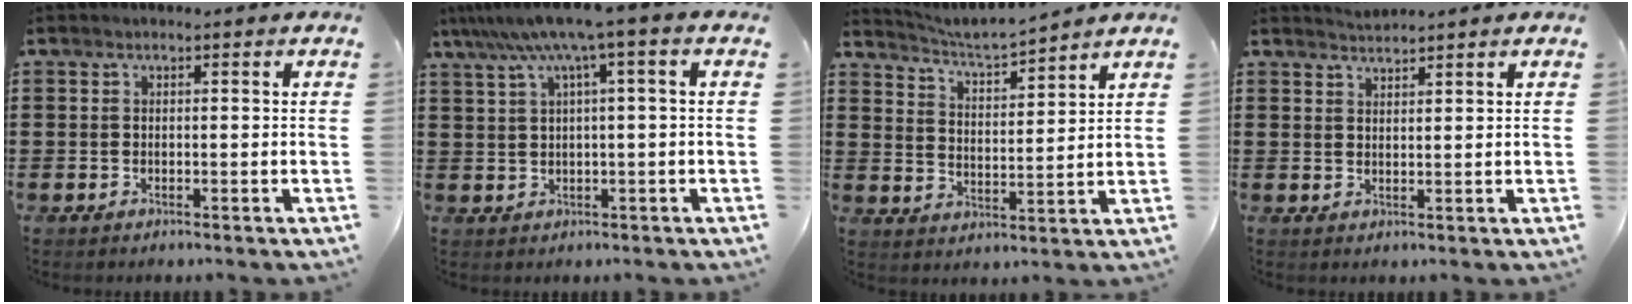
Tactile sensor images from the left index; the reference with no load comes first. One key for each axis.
{"total": 6.6, "fx": 2.7, "fy": -0.3, "fz": 6.1, "tx": -0.130, "ty": -0.014, "tz": 0.040}
{"total": 4.3, "fx": 4.2, "fy": -0.3, "fz": 1.0, "tx": -0.039, "ty": -0.029, "tz": 0.067}
{"total": 1.6, "fx": 1.6, "fy": -0.3, "fz": -0.2, "tx": 0.000, "ty": 0.002, "tz": 0.032}